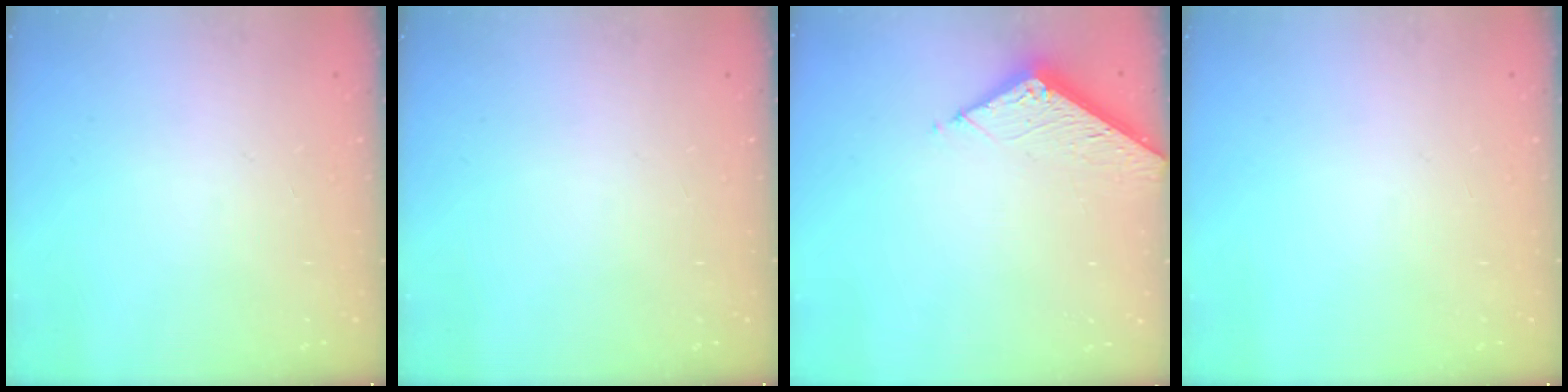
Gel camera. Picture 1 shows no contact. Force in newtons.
{"total": 0.0}
{"total": 5.9, "press": 5.9, "slide": 0.4}
{"total": 0.0}